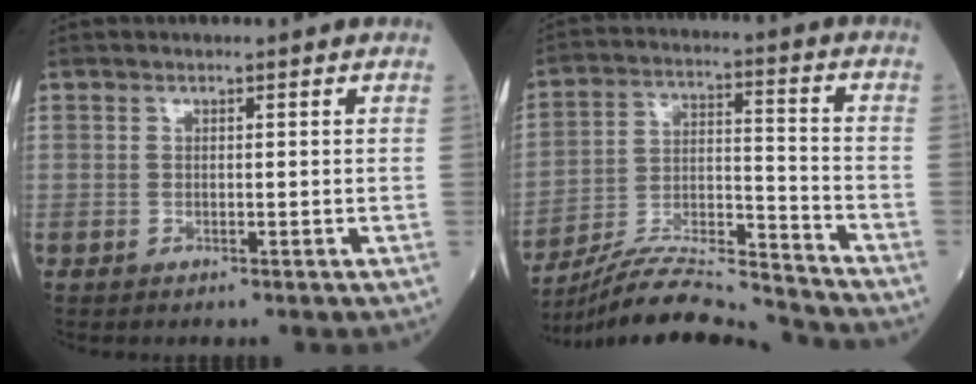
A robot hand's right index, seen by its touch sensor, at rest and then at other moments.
{"total": 14.7, "force": [-14.3, -1.0, 3.3], "torque": [-0.063, 0.017, -0.255]}